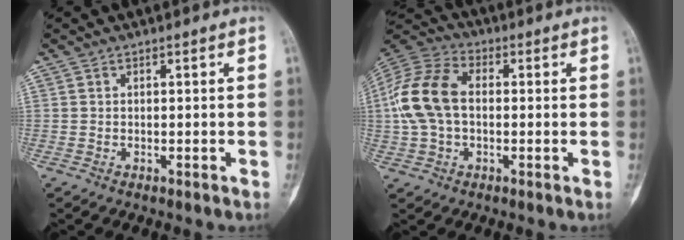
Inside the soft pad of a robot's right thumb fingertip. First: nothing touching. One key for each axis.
{"total": 14.3, "fx": 0.2, "fy": 9.6, "fz": 10.7, "tx": -0.221, "ty": 0.033, "tz": -0.004}